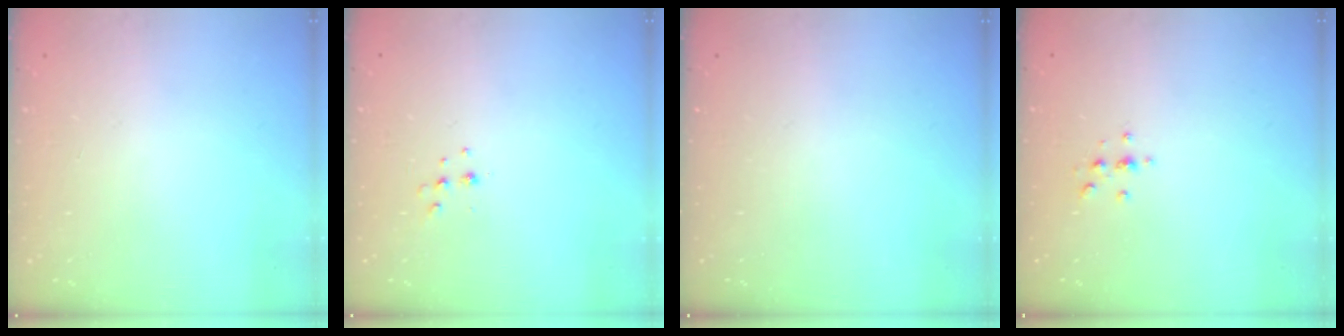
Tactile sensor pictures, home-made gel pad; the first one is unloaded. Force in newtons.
{"total": 3.8, "press": 3.7, "slide": 0.7}
{"total": 0.0}
{"total": 2.3, "press": 2.3, "slide": 0.2}